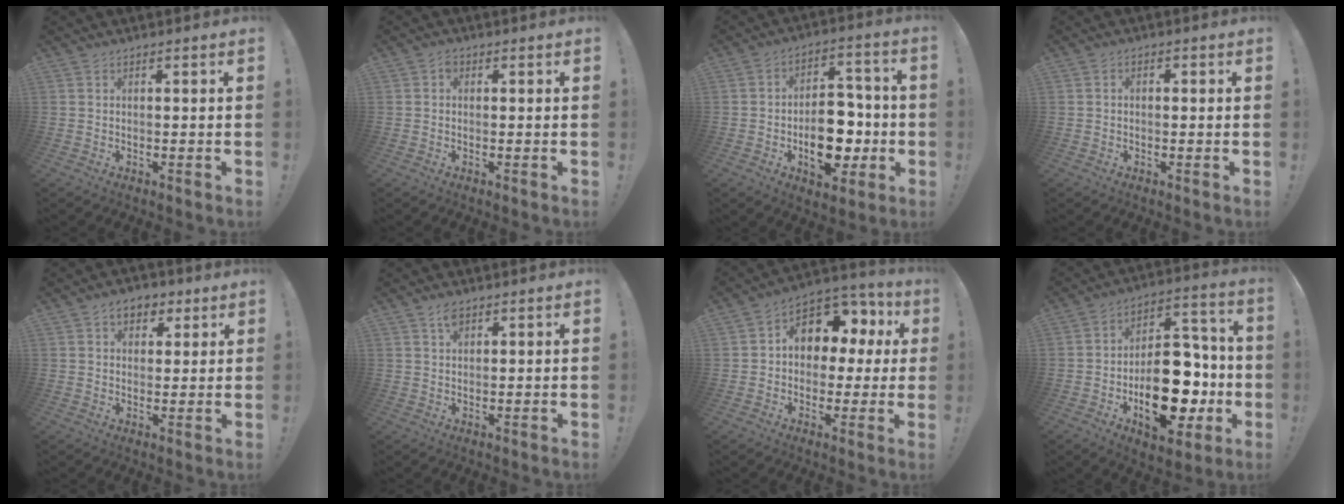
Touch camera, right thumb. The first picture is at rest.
{"total": 1.3, "force": [-0.1, 1.1, 0.7], "torque": [-0.017, 0.007, -0.002]}
{"total": 15.9, "force": [-4.1, 10.4, 11.3], "torque": [-0.152, 0.026, -0.060]}
{"total": 1.4, "force": [-0.7, 0.9, 0.8], "torque": [-0.020, 0.008, -0.013]}
{"total": 6.9, "force": [3.2, 5.1, 3.4], "torque": [-0.039, -0.006, 0.058]}
{"total": 2.8, "force": [1.9, 1.5, 1.4], "torque": [-0.016, -0.007, 0.031]}
{"total": 11.0, "force": [3.8, 8.1, 6.3], "torque": [-0.099, -0.023, 0.071]}
{"total": 22.9, "force": [-6.7, 13.7, 17.1], "torque": [-0.252, 0.048, -0.086]}